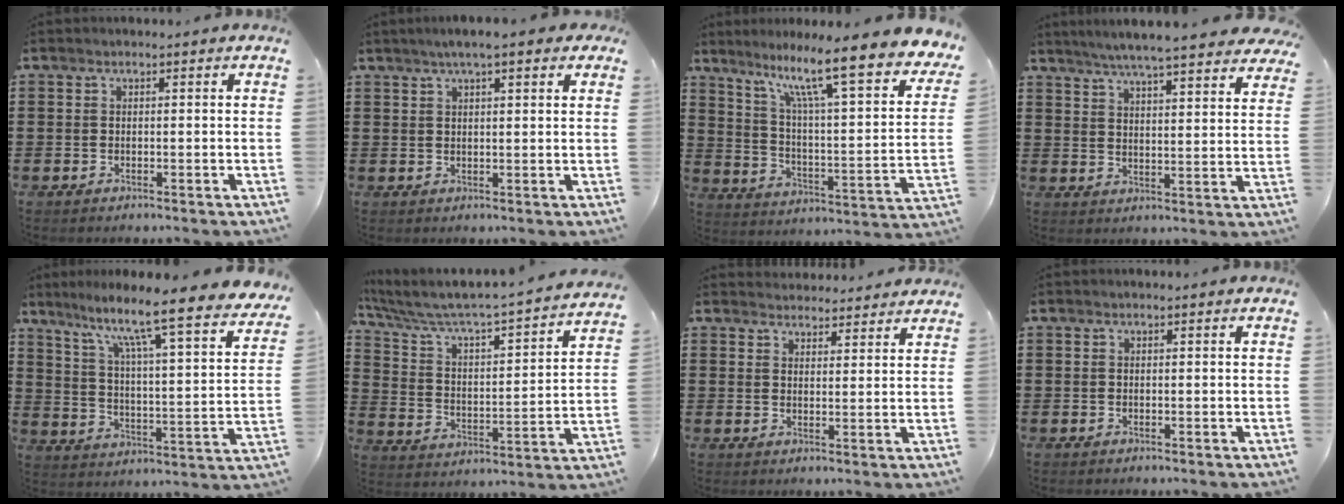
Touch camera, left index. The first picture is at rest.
{"total": 4.0, "force": [2.8, 0.5, 2.9], "torque": [-0.062, 0.007, 0.048]}
{"total": 12.0, "force": [8.7, 1.1, 8.2], "torque": [-0.165, -0.067, 0.135]}
{"total": 5.9, "force": [5.4, -0.5, 2.1], "torque": [-0.061, -0.027, 0.093]}
{"total": 9.4, "force": [7.5, -0.1, 5.7], "torque": [-0.123, -0.067, 0.113]}
{"total": 3.9, "force": [3.6, 0.3, 1.5], "torque": [-0.054, -0.047, 0.048]}
{"total": 3.1, "force": [3.1, 0.5, -0.2], "torque": [-0.006, -0.010, 0.059]}
{"total": 0.0}